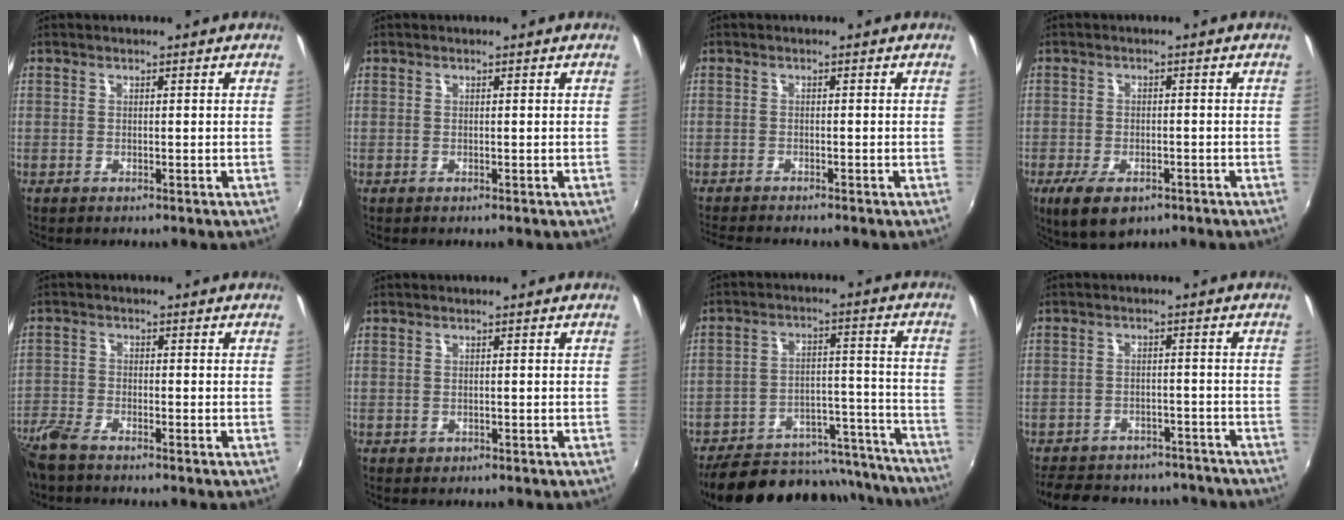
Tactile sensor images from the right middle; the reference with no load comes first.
{"total": 0.0}
{"total": 4.7, "force": [-4.4, 0.1, 1.8], "torque": [-0.043, -0.020, -0.076]}
{"total": 7.8, "force": [-4.6, 3.7, 5.1], "torque": [-0.115, -0.030, -0.077]}
{"total": 6.6, "force": [-5.6, 1.7, 3.1], "torque": [-0.086, -0.020, -0.115]}
{"total": 0.6, "force": [-0.3, 0.6, 0.1], "torque": [-0.001, -0.003, -0.003]}
{"total": 25.4, "force": [-22.1, 9.4, 8.2], "torque": [-0.153, 0.043, -0.277]}
{"total": 18.9, "force": [-16.0, 7.8, 6.4], "torque": [-0.148, 0.019, -0.202]}